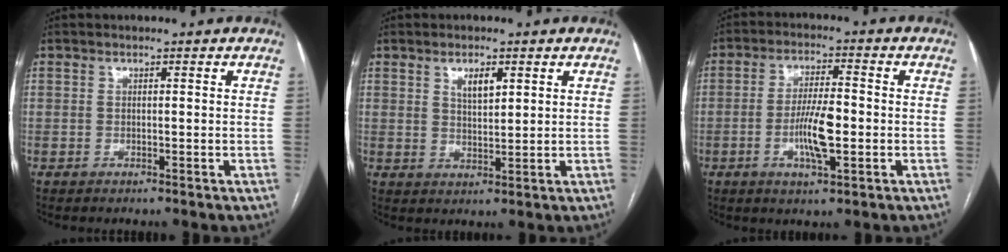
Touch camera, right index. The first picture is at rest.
{"total": 3.6, "force": [1.7, 1.4, 2.9], "torque": [-0.051, 0.000, 0.032]}
{"total": 7.9, "force": [-2.0, 1.8, 7.4], "torque": [-0.142, 0.002, -0.034]}